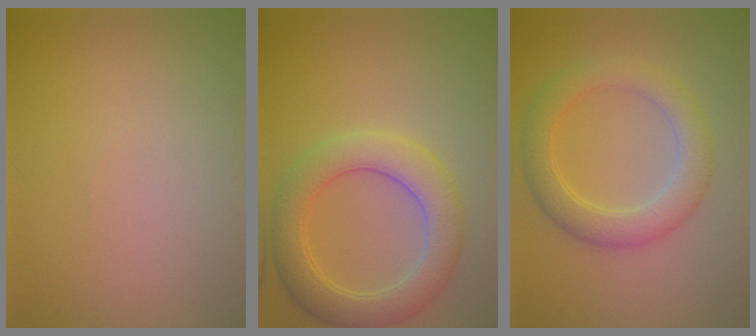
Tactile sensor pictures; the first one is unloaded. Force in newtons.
{"total": 5.3, "press": 5.3, "slide": 0.2}
{"total": 4.2, "press": 4.2, "slide": 0.1}